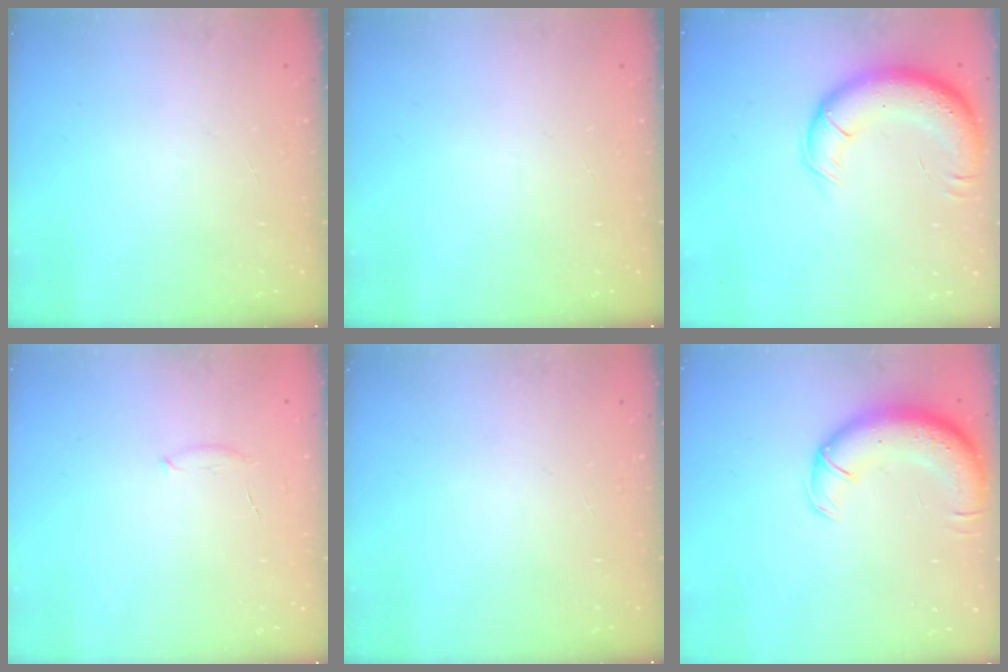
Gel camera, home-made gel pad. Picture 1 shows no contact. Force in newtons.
{"total": 0.0}
{"total": 14.8, "press": 14.4, "slide": 3.5}
{"total": 5.9, "press": 5.7, "slide": 1.4}
{"total": 0.0}
{"total": 12.0, "press": 11.7, "slide": 2.8}